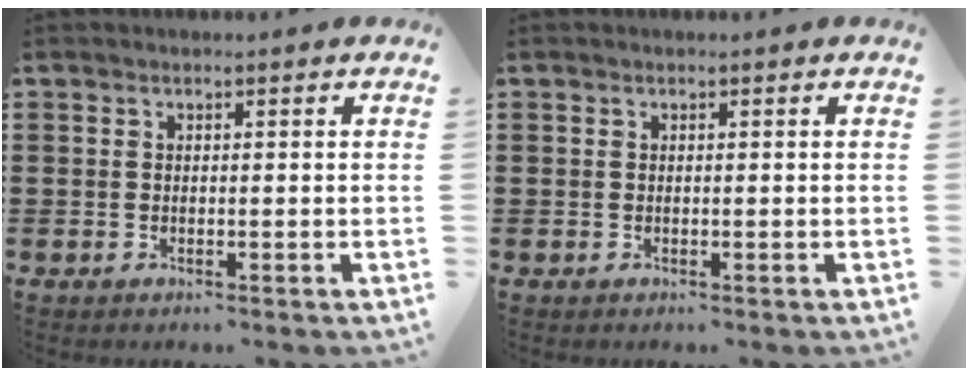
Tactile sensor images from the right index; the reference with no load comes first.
{"total": 0.0}